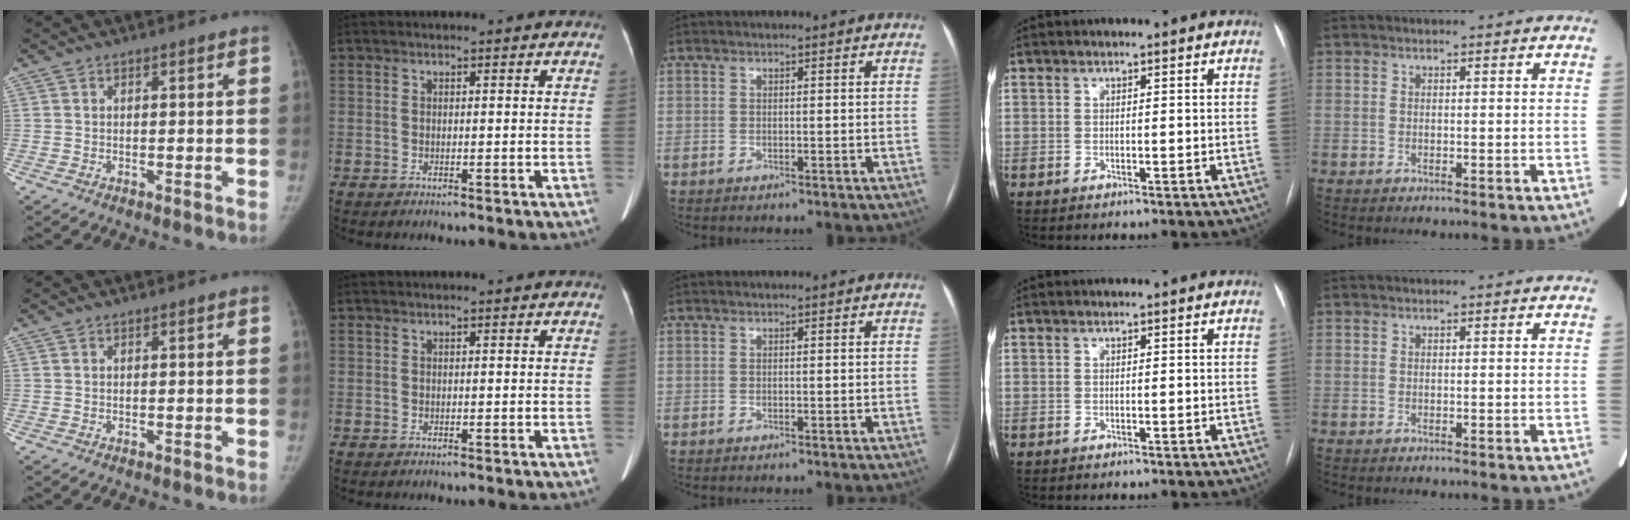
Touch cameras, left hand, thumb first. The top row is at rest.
{}